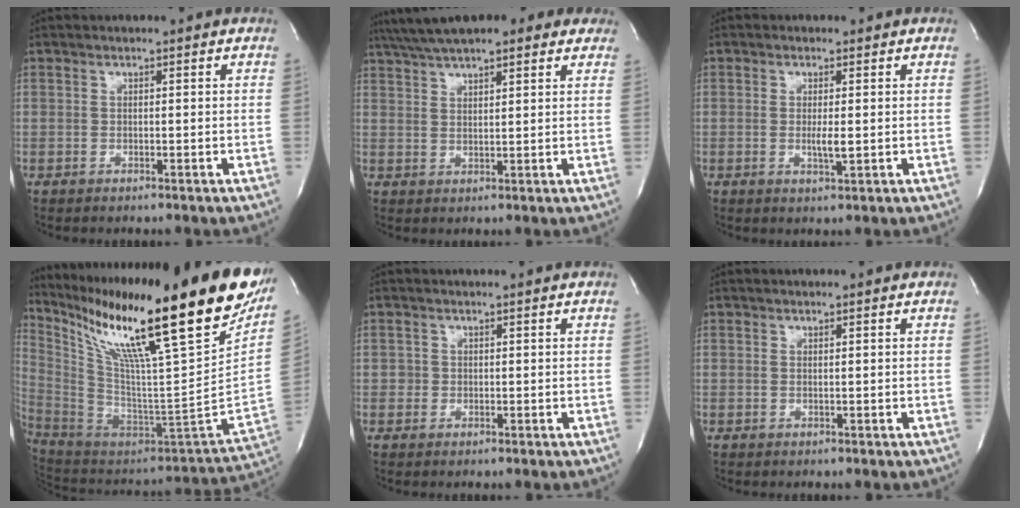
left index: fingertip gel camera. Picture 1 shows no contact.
{"total": 15.3, "force": [12.2, 3.7, 8.4], "torque": [-0.147, 0.051, 0.174]}
{"total": 2.4, "force": [-0.1, 0.4, 2.4], "torque": [-0.048, -0.005, -0.001]}
{"total": 35.8, "force": [23.6, 2.8, 26.8], "torque": [-0.442, -0.057, 0.368]}
{"total": 0.7, "force": [0.1, 0.7, 0.0], "torque": [0.009, 0.005, 0.000]}
{"total": 0.0}